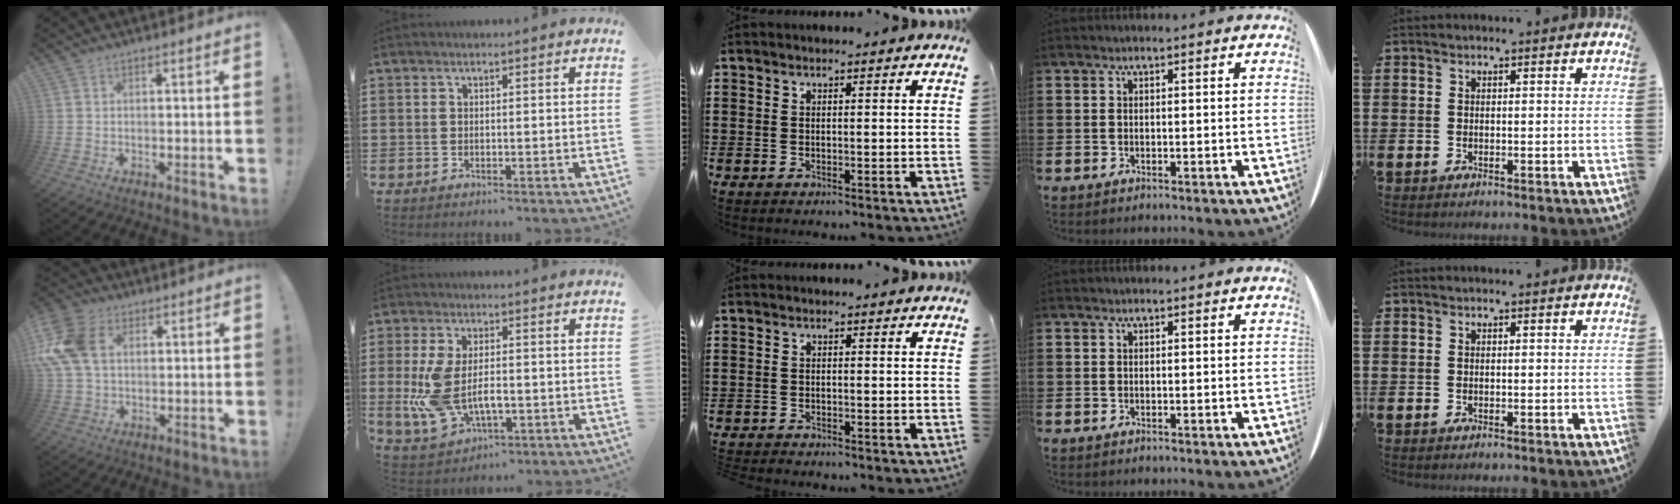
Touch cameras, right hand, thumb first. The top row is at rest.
{"thumb": {"total": 15.7, "force": [3.3, 10.7, 11.0], "torque": [-0.223, 0.003, 0.065]}, "index": {"total": 8.8, "force": [-1.0, 4.8, 7.3], "torque": [-0.172, 0.000, -0.022]}, "middle": {"total": 0.9, "force": [-0.9, 0.1, 0.0], "torque": [-0.001, 0.001, -0.019]}}